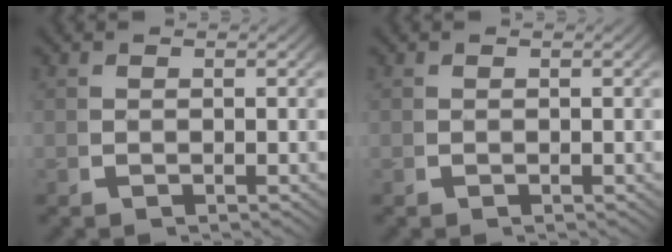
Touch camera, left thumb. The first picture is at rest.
{"total": 0.0}